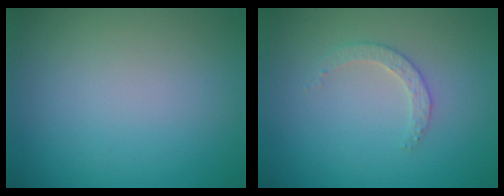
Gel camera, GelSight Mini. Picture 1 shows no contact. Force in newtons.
{"total": 1.9, "press": 1.8, "slide": 0.6}